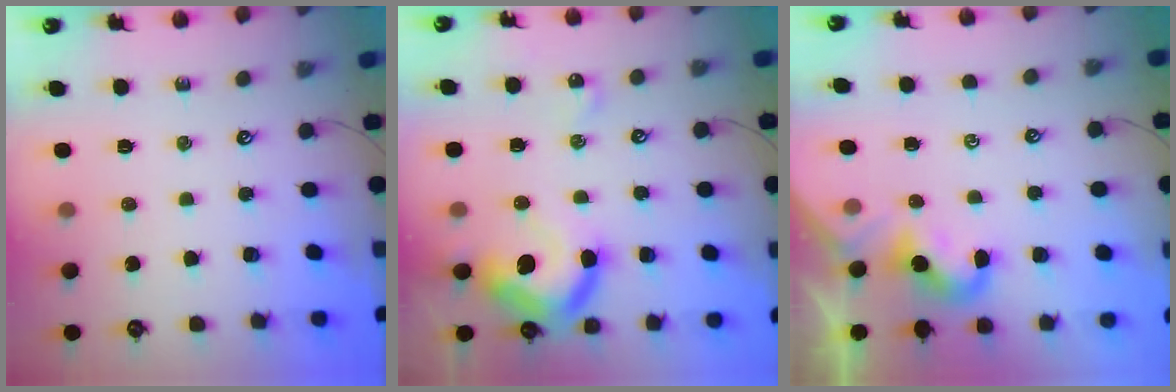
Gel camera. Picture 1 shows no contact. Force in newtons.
{"total": 13.7, "press": 13.6, "slide": 1.5}
{"total": 0.0}